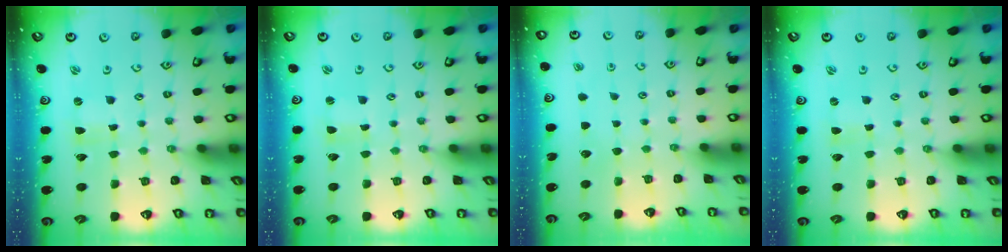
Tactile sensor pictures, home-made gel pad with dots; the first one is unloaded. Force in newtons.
{"total": 0.8, "press": 0.8, "slide": 0.0}
{"total": 0.0}
{"total": 0.0}